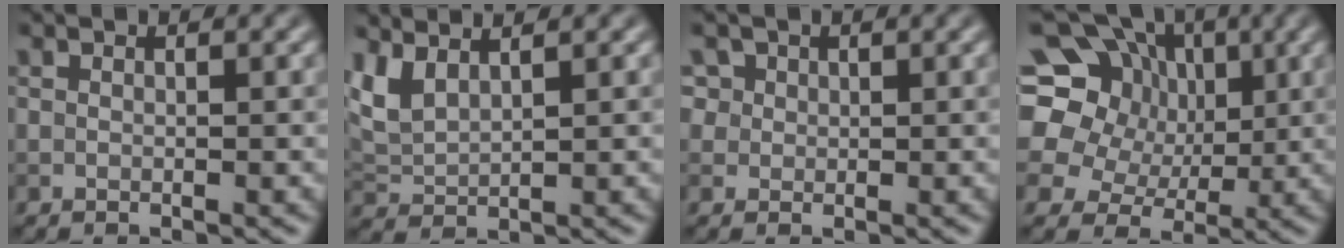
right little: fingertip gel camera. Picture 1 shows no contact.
{"total": 3.0, "force": [2.1, 1.1, 1.9], "torque": [-0.053, 0.008, 0.048]}
{"total": 3.2, "force": [1.6, 2.5, 1.2], "torque": [-0.030, 0.007, 0.026]}
{"total": 15.7, "force": [5.0, 13.3, 6.8], "torque": [-0.159, 0.035, 0.077]}